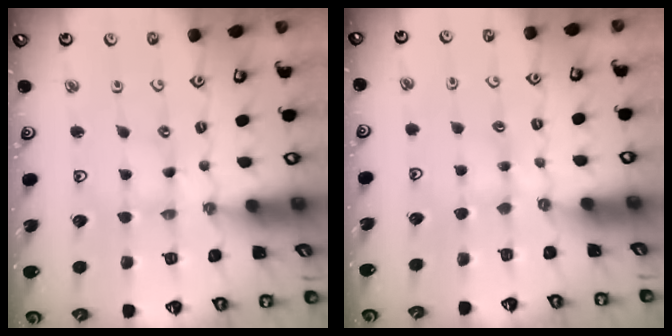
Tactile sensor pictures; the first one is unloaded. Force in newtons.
{"total": 3.6, "press": 3.6, "slide": 0.6}